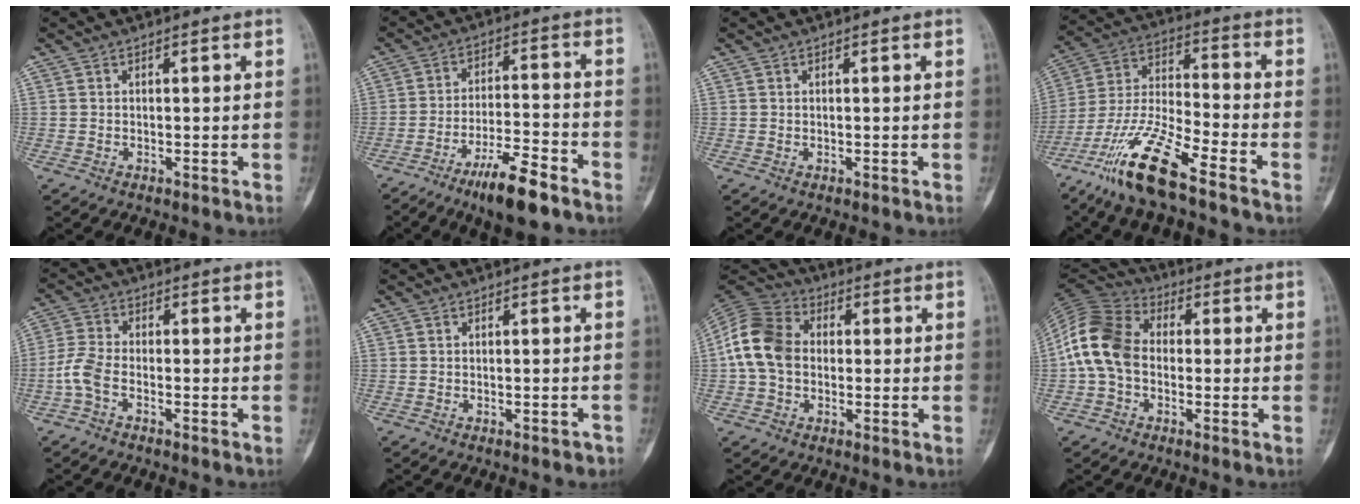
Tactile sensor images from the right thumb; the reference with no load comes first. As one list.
[{"total": 11.1, "force": [-7.5, 2.5, 7.7], "torque": [-0.133, 0.047, -0.126]}, {"total": 0.0}, {"total": 16.3, "force": [-10.9, 2.8, 11.8], "torque": [-0.243, 0.049, -0.207]}, {"total": 4.8, "force": [-2.0, 2.3, 3.7], "torque": [-0.091, 0.013, -0.051]}, {"total": 1.1, "force": [-0.7, 0.6, 0.6], "torque": [-0.009, 0.006, -0.006]}, {"total": 12.0, "force": [0.1, 9.3, 7.7], "torque": [-0.141, 0.029, -0.009]}, {"total": 13.1, "force": [-0.8, 9.6, 8.9], "torque": [-0.173, 0.032, -0.030]}]